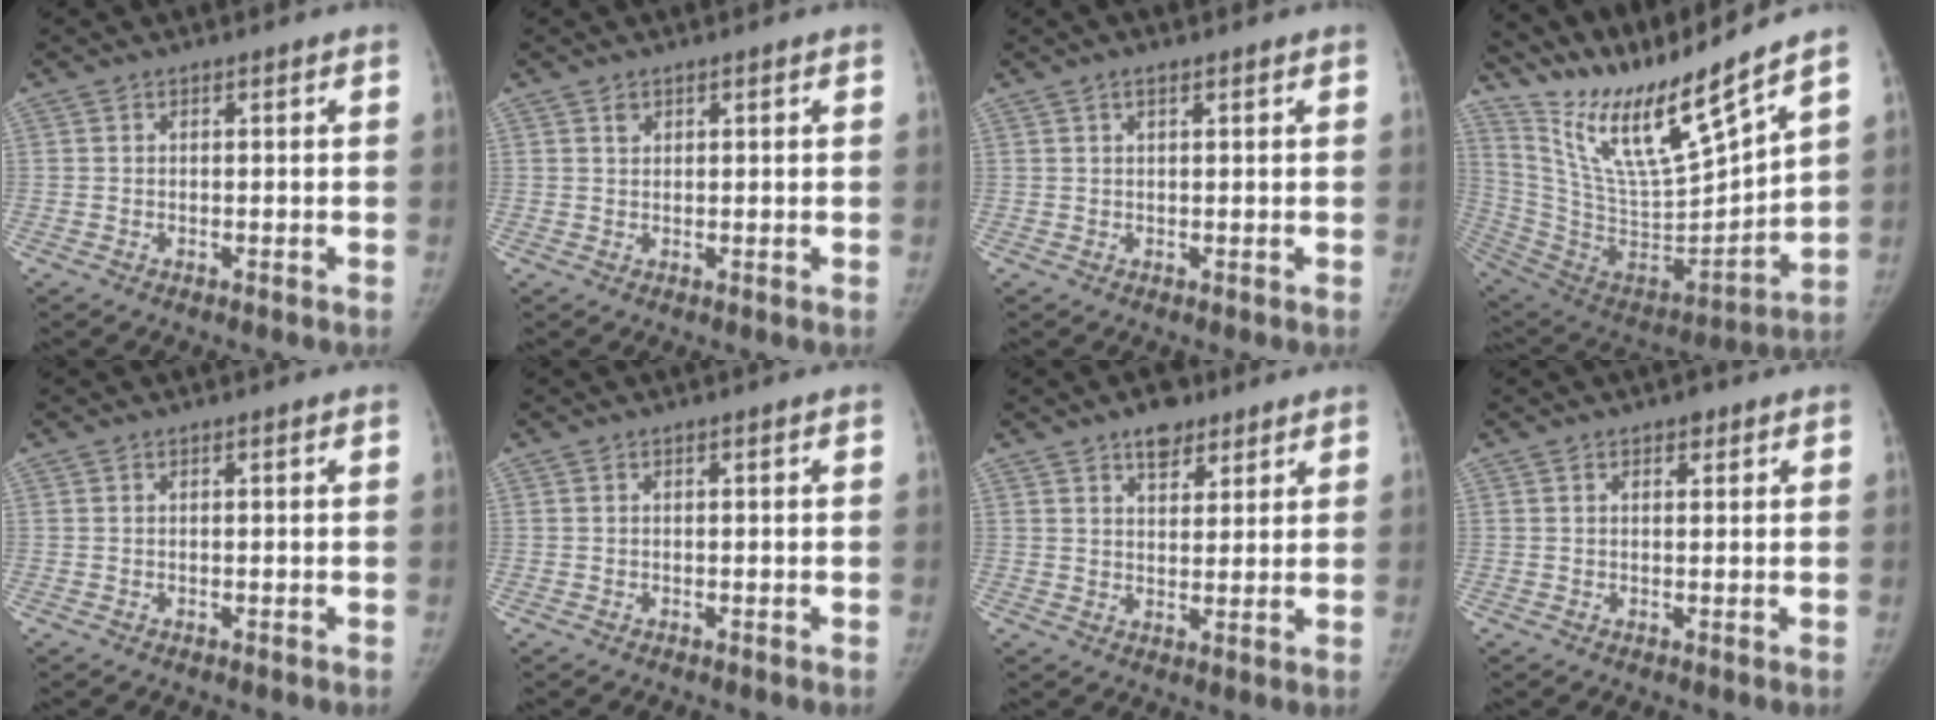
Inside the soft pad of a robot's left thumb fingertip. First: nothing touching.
{"total": 1.2, "force": [0.8, 0.9, 0.4], "torque": [0.005, -0.003, 0.012]}
{"total": 1.7, "force": [1.0, 0.6, 1.3], "torque": [-0.021, 0.005, 0.014]}
{"total": 21.3, "force": [17.0, 2.1, 12.6], "torque": [-0.194, -0.094, 0.326]}
{"total": 0.0}
{"total": 0.0}
{"total": 6.3, "force": [4.2, 3.5, 3.1], "torque": [-0.020, -0.021, 0.065]}
{"total": 1.7, "force": [1.0, 0.9, 1.0], "torque": [-0.005, -0.002, 0.011]}